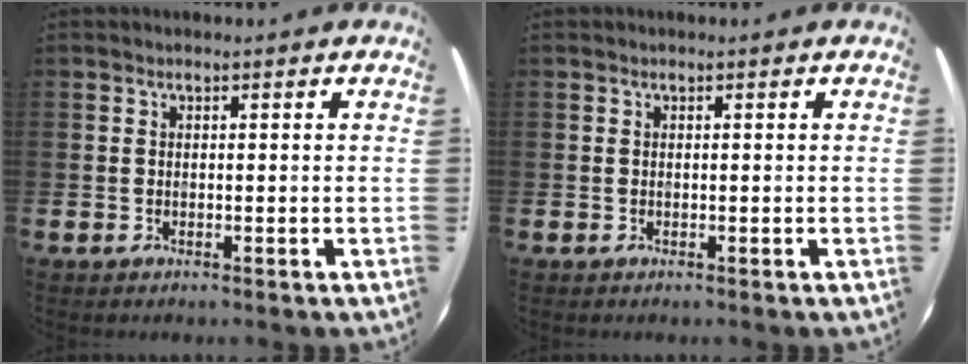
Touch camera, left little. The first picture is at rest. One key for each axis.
{"total": 0.0}